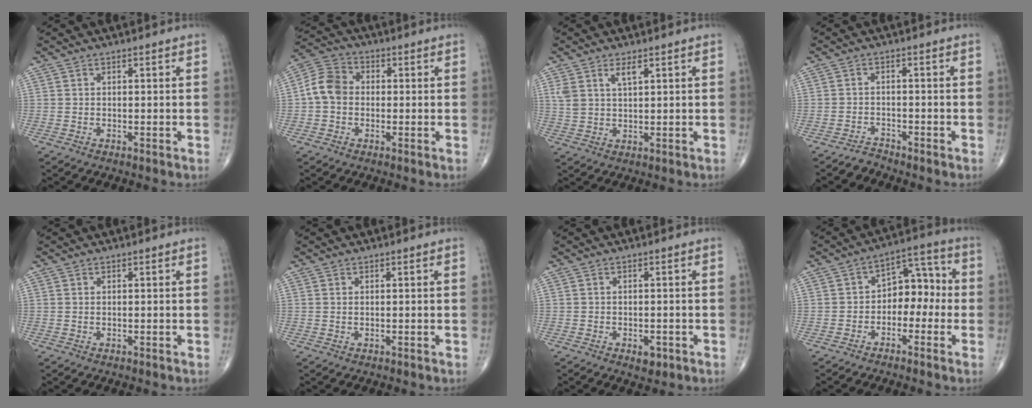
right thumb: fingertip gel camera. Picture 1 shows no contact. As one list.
[{"total": 8.1, "force": [-0.4, 6.7, 4.5], "torque": [-0.070, 0.027, -0.023]}, {"total": 4.0, "force": [2.3, 1.5, 2.9], "torque": [-0.058, -0.007, 0.049]}, {"total": 1.9, "force": [-1.8, 0.2, -0.5], "torque": [0.012, 0.001, -0.036]}, {"total": 0.0}, {"total": 0.0}, {"total": 2.3, "force": [-1.0, 1.4, 1.5], "torque": [-0.010, 0.002, -0.010]}, {"total": 8.3, "force": [-1.6, 5.6, 5.8], "torque": [-0.046, 0.044, -0.040]}]